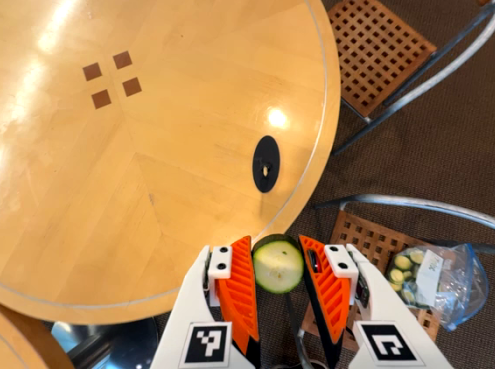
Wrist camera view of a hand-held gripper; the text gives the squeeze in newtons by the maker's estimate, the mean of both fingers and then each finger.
{"total": 8.5, "left": 8.2, "right": 8.8}